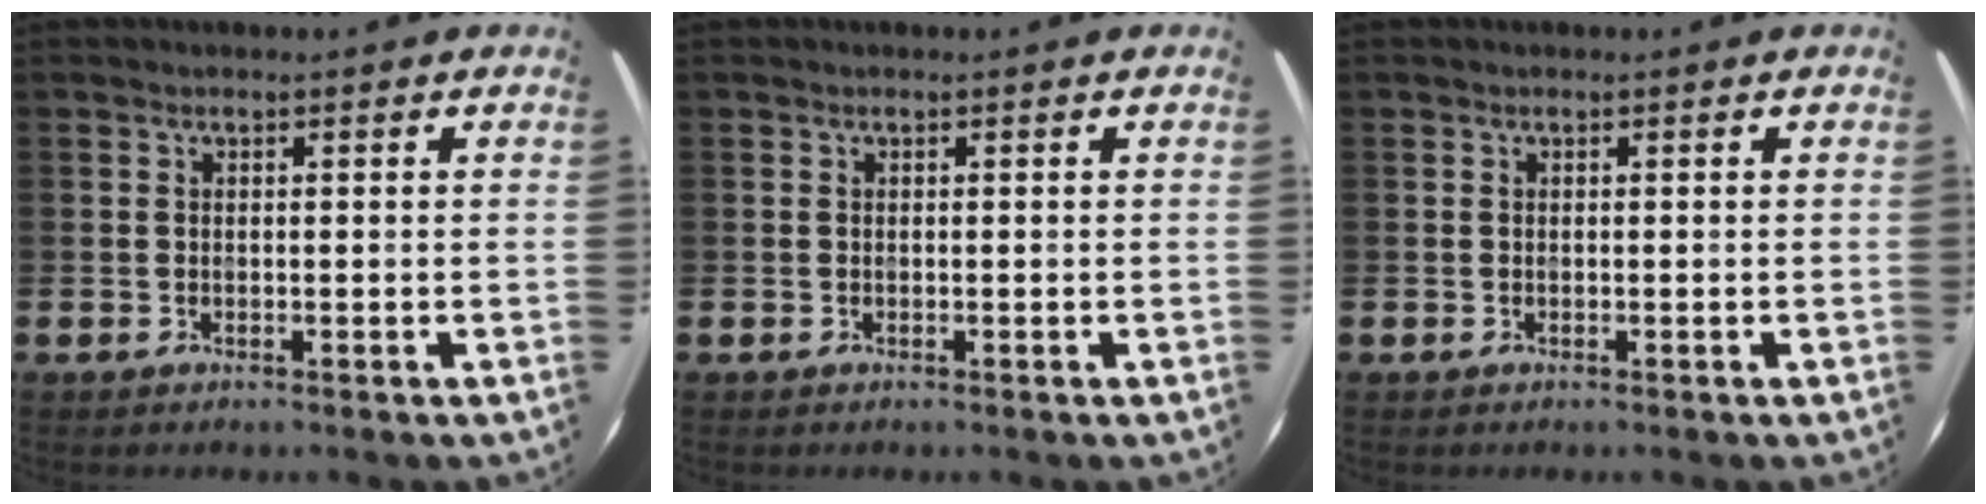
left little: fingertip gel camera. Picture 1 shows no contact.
{"total": 0.0}
{"total": 0.0}